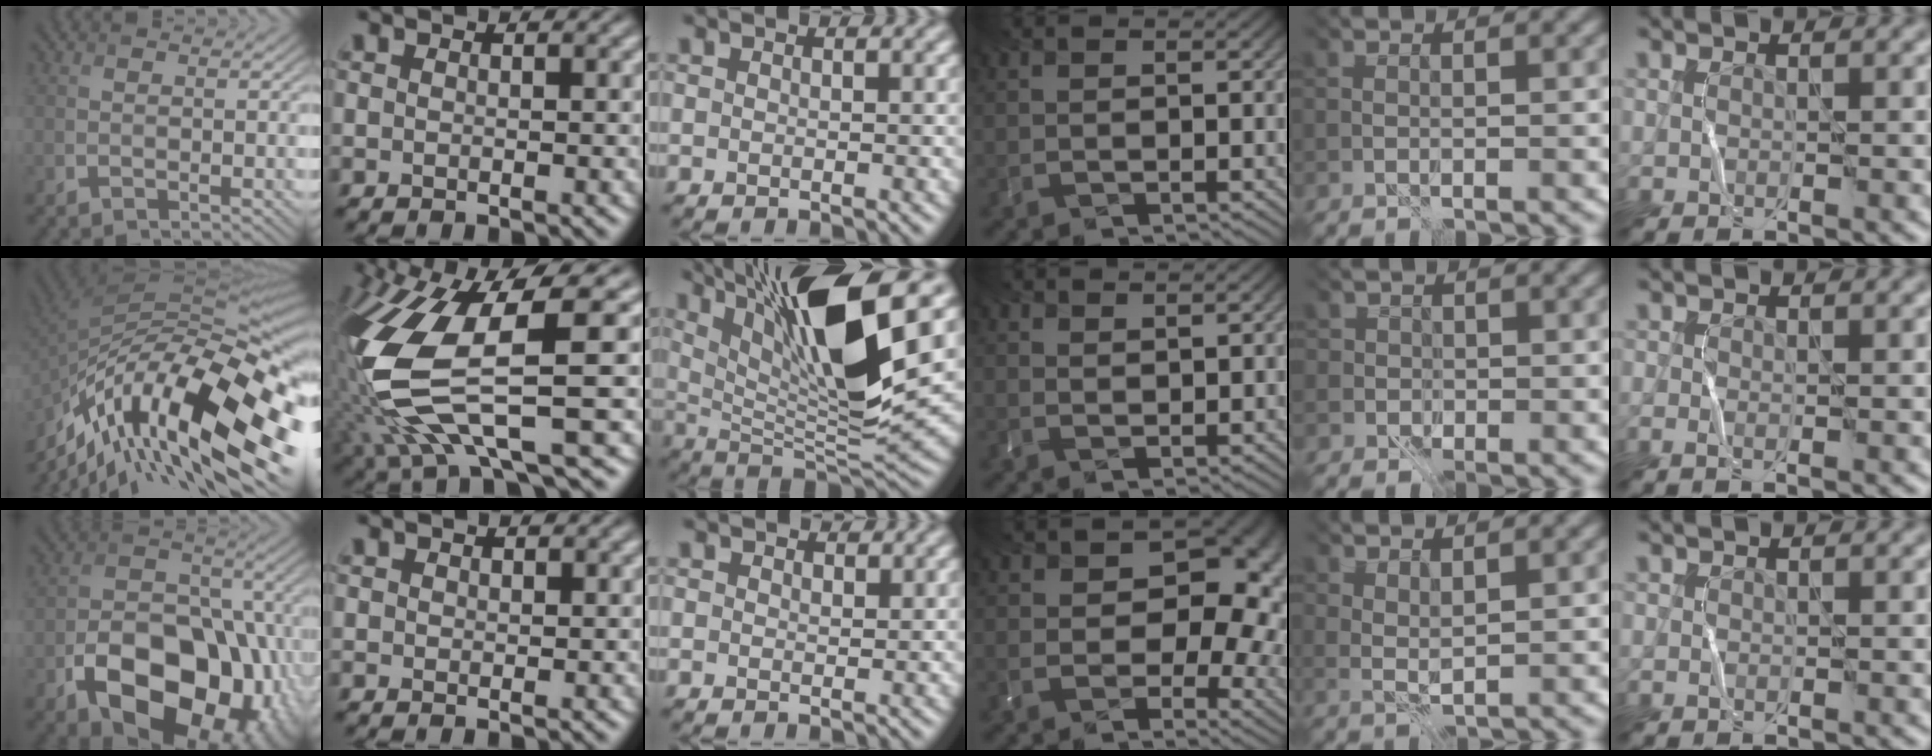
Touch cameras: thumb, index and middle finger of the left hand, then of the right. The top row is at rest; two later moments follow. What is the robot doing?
{"motion": "wrap", "object": "wrapping paper"}